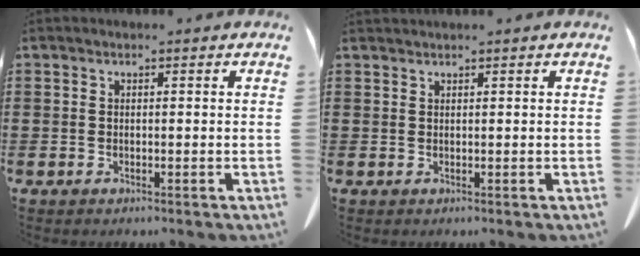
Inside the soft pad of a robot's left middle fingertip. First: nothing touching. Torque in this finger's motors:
{"motor_torque": [0.03, 0.00, 0.03, 0.03]}